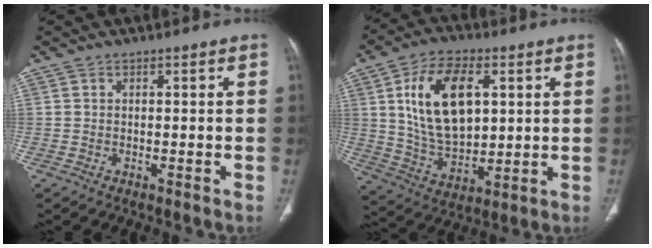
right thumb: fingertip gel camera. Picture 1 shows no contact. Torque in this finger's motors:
{"motor_torque": [-0.85, 1.80, 0.92, 1.33, 0.20]}